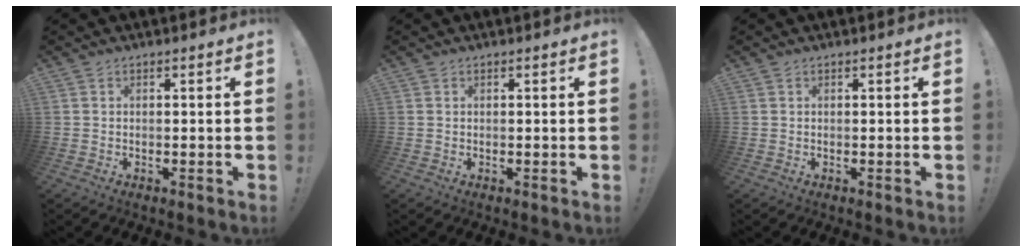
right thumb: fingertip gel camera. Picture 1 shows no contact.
{"total": 0.0}
{"total": 0.0}